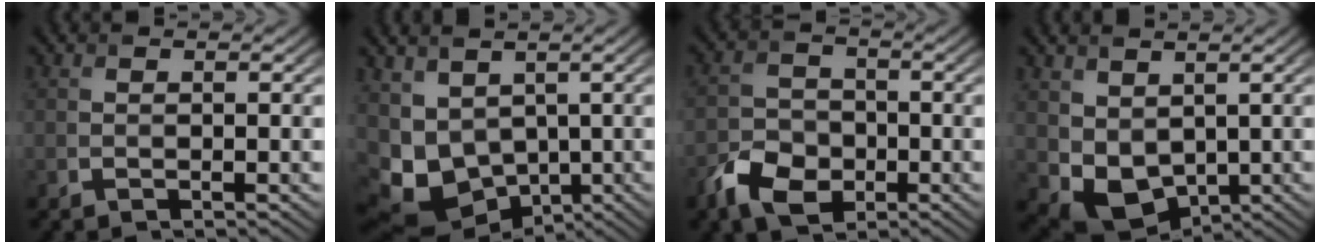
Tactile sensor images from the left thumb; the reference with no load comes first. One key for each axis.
{"total": 8.8, "fx": 0.6, "fy": 6.9, "fz": 5.4, "tx": -0.126, "ty": -0.023, "tz": 0.036}
{"total": 6.2, "fx": -3.3, "fy": 4.2, "fz": 3.2, "tx": -0.066, "ty": -0.005, "tz": -0.073}
{"total": 6.2, "fx": 0.9, "fy": 4.7, "fz": 4.0, "tx": -0.110, "ty": -0.024, "tz": 0.023}